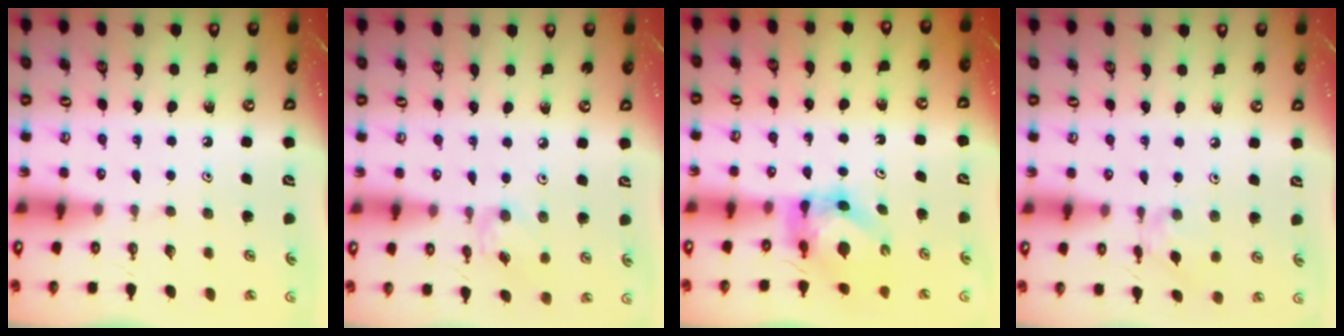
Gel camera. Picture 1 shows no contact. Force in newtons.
{"total": 3.8, "press": 3.8, "slide": 0.3}
{"total": 5.4, "press": 5.4, "slide": 0.3}
{"total": 2.0, "press": 2.0, "slide": 0.2}